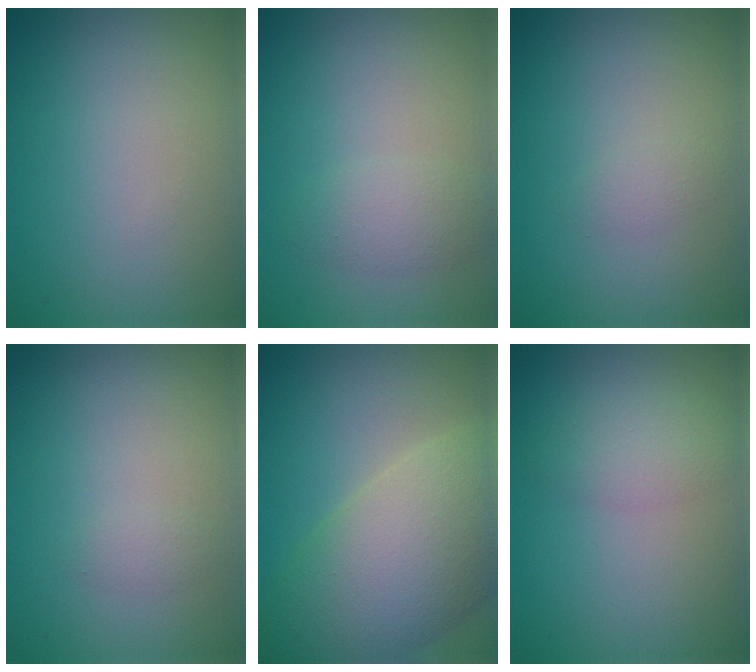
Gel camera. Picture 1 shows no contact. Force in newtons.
{"total": 2.2, "press": 2.2, "slide": 0.1}
{"total": 0.9, "press": 0.9, "slide": 0.1}
{"total": 0.8, "press": 0.8, "slide": 0.0}
{"total": 10.8, "press": 10.8, "slide": 0.6}
{"total": 2.2, "press": 2.1, "slide": 0.2}